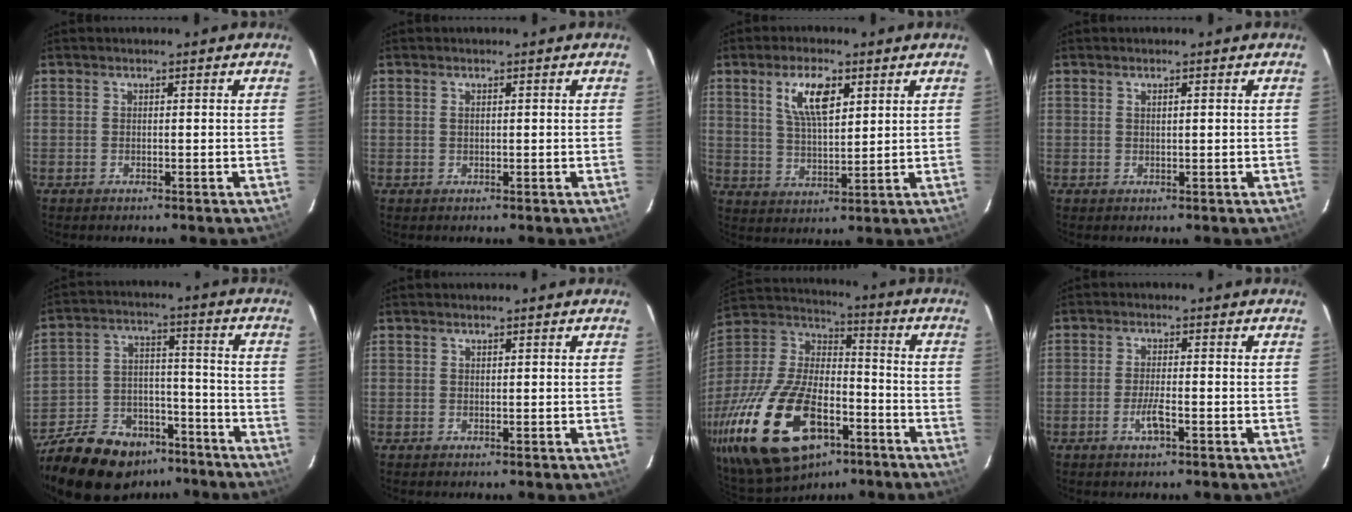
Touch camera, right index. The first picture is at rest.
{"total": 0.6, "force": [0.2, 0.3, 0.4], "torque": [-0.009, 0.001, 0.004]}
{"total": 8.4, "force": [3.8, 3.3, 6.7], "torque": [-0.125, 0.008, 0.075]}
{"total": 0.8, "force": [0.4, 0.1, 0.8], "torque": [-0.014, 0.003, 0.007]}
{"total": 23.8, "force": [-17.5, 12.0, 10.7], "torque": [-0.241, 0.015, -0.260]}
{"total": 0.0}
{"total": 30.0, "force": [-15.1, 15.5, 20.7], "torque": [-0.439, -0.023, -0.251]}
{"total": 3.5, "force": [-1.8, 0.7, 3.0], "torque": [-0.062, -0.004, -0.035]}